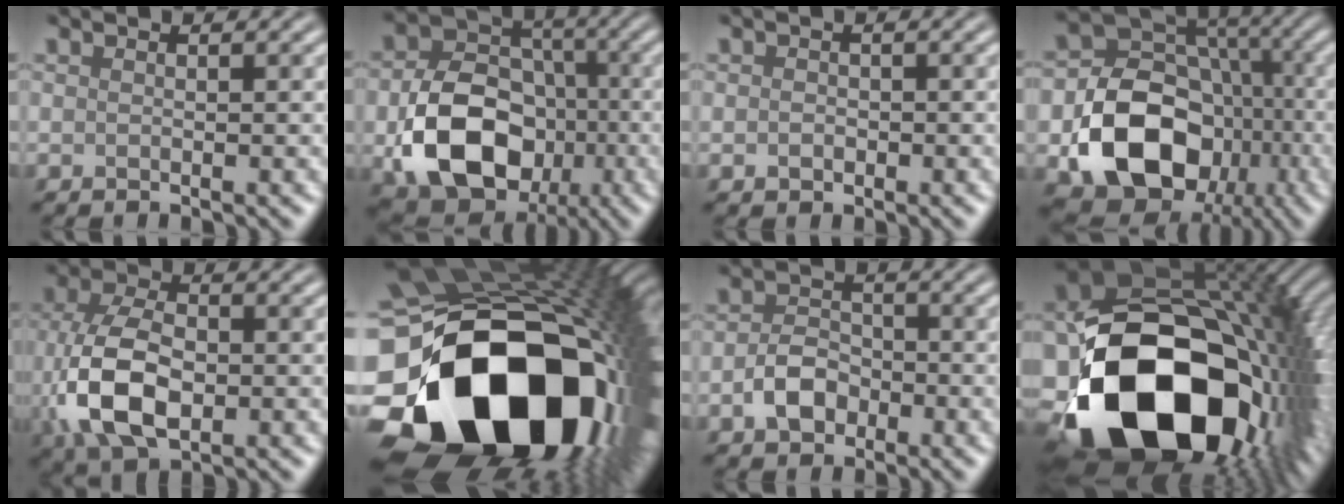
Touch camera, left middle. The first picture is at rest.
{"total": 10.7, "force": [-3.2, 7.9, 6.6], "torque": [-0.118, -0.001, -0.057]}
{"total": 1.0, "force": [-0.3, 0.9, 0.3], "torque": [-0.003, 0.002, -0.010]}
{"total": 14.6, "force": [-4.3, 11.6, 7.8], "torque": [-0.131, -0.025, -0.082]}
{"total": 8.8, "force": [-1.7, 5.4, 6.8], "torque": [-0.162, -0.004, -0.037]}
{"total": 22.3, "force": [-5.8, 15.2, 15.2], "torque": [-0.316, -0.105, -0.042]}
{"total": 3.1, "force": [-1.2, 2.2, 1.7], "torque": [-0.033, 0.007, -0.027]}
{"total": 20.1, "force": [-6.2, 13.6, 13.4], "torque": [-0.251, -0.063, -0.069]}